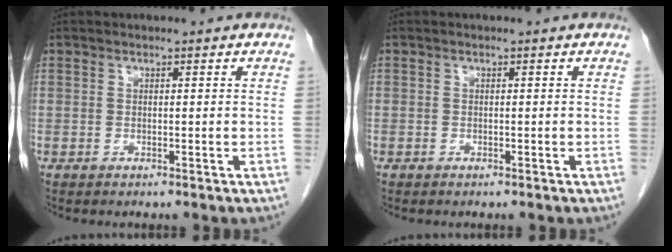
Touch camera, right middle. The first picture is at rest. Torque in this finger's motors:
{"motor_torque": [0.20, -0.42, -0.33, -0.21]}